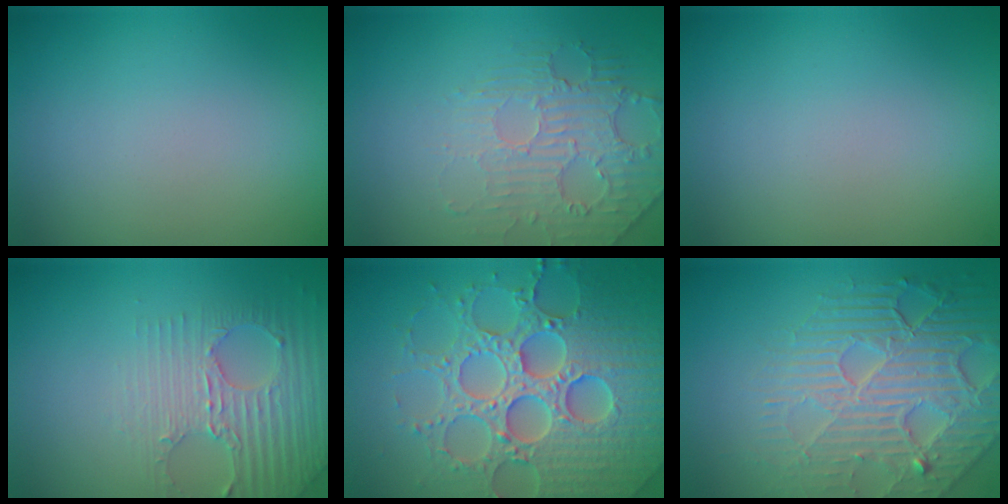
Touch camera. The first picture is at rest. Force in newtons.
{"total": 2.5, "press": 1.9, "slide": 1.6}
{"total": 0.0}
{"total": 2.8, "press": 2.7, "slide": 0.9}
{"total": 8.0, "press": 7.8, "slide": 1.8}
{"total": 7.0, "press": 5.5, "slide": 4.4}